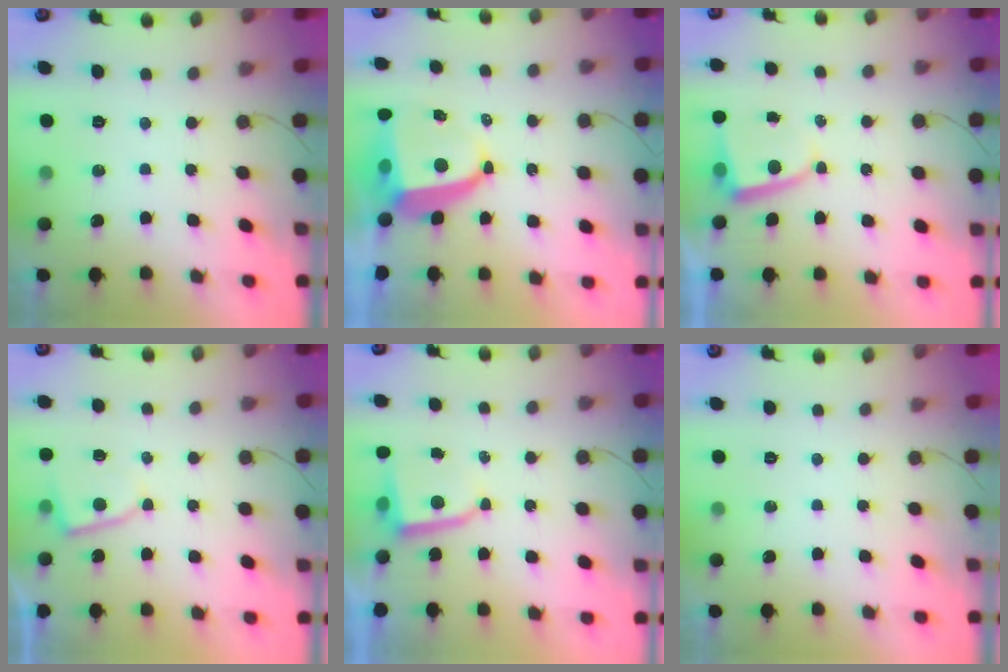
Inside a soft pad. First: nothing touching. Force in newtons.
{"total": 8.8, "press": 8.8, "slide": 1.0}
{"total": 3.3, "press": 3.3, "slide": 0.5}
{"total": 4.7, "press": 4.7, "slide": 0.5}
{"total": 3.5, "press": 3.5, "slide": 0.4}
{"total": 0.0}